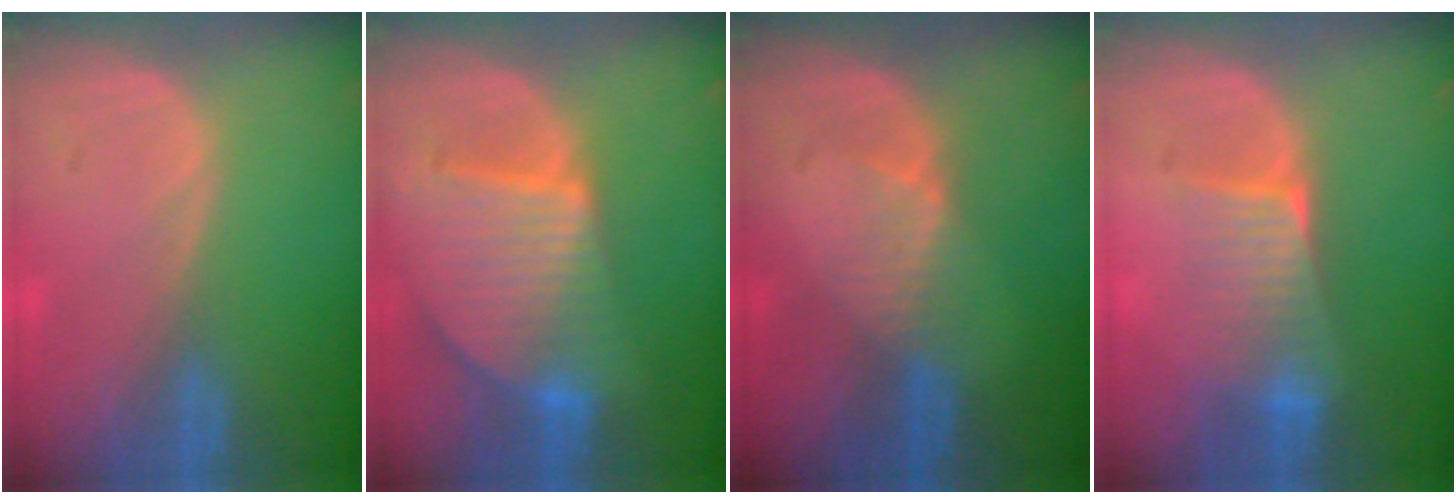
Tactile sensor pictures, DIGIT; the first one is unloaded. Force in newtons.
{"total": 9.5, "press": 8.2, "slide": 4.8}
{"total": 2.7, "press": 2.7, "slide": 0.3}
{"total": 6.4, "press": 5.7, "slide": 2.8}